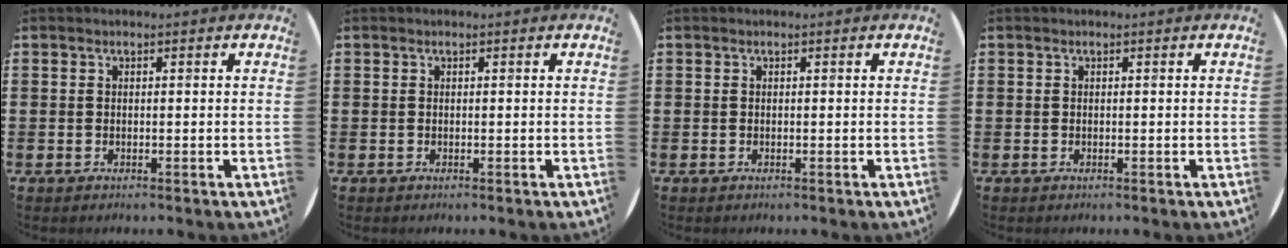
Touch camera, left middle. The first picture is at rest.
{"total": 0.0}
{"total": 0.0}
{"total": 0.0}